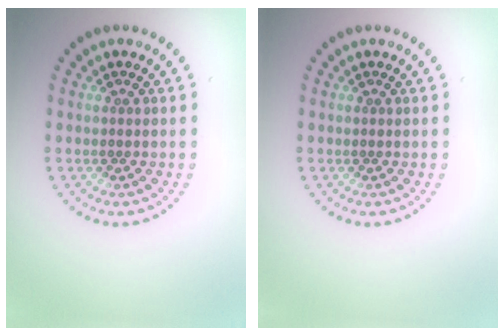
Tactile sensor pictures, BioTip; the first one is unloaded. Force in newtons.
{"total": 0.0}